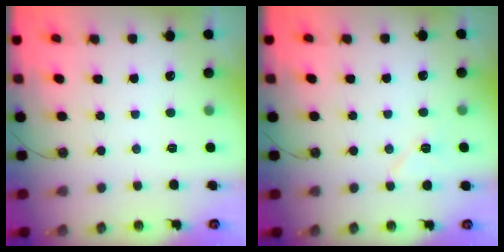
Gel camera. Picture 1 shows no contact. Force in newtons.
{"total": 6.4, "press": 6.1, "slide": 1.7}